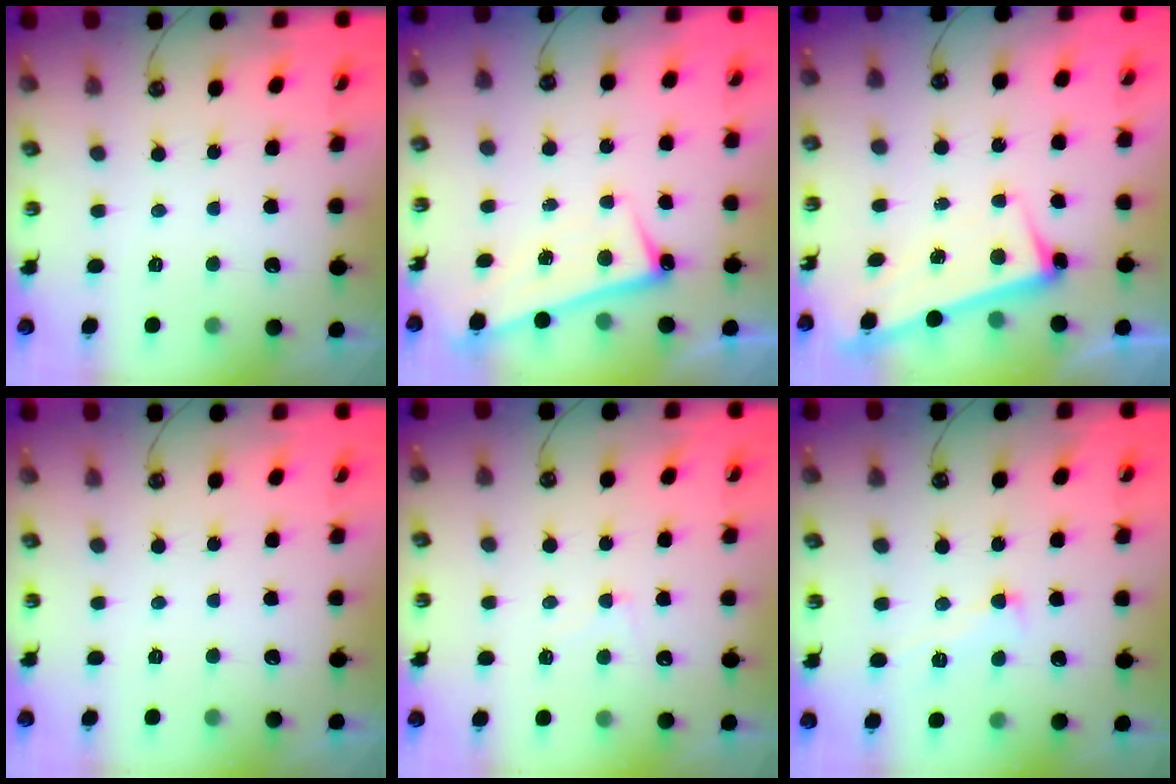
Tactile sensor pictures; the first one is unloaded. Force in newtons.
{"total": 2.1, "press": 2.1, "slide": 0.5}
{"total": 2.7, "press": 2.6, "slide": 0.7}
{"total": 0.0}
{"total": 1.3, "press": 1.2, "slide": 0.6}
{"total": 1.6, "press": 1.4, "slide": 0.8}